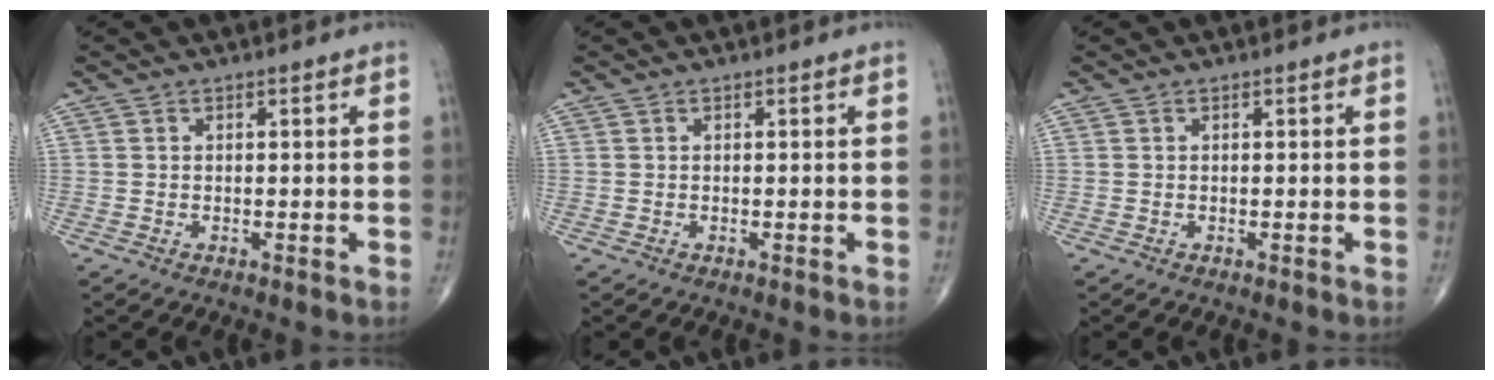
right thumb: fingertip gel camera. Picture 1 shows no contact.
{"total": 0.0}
{"total": 0.0}